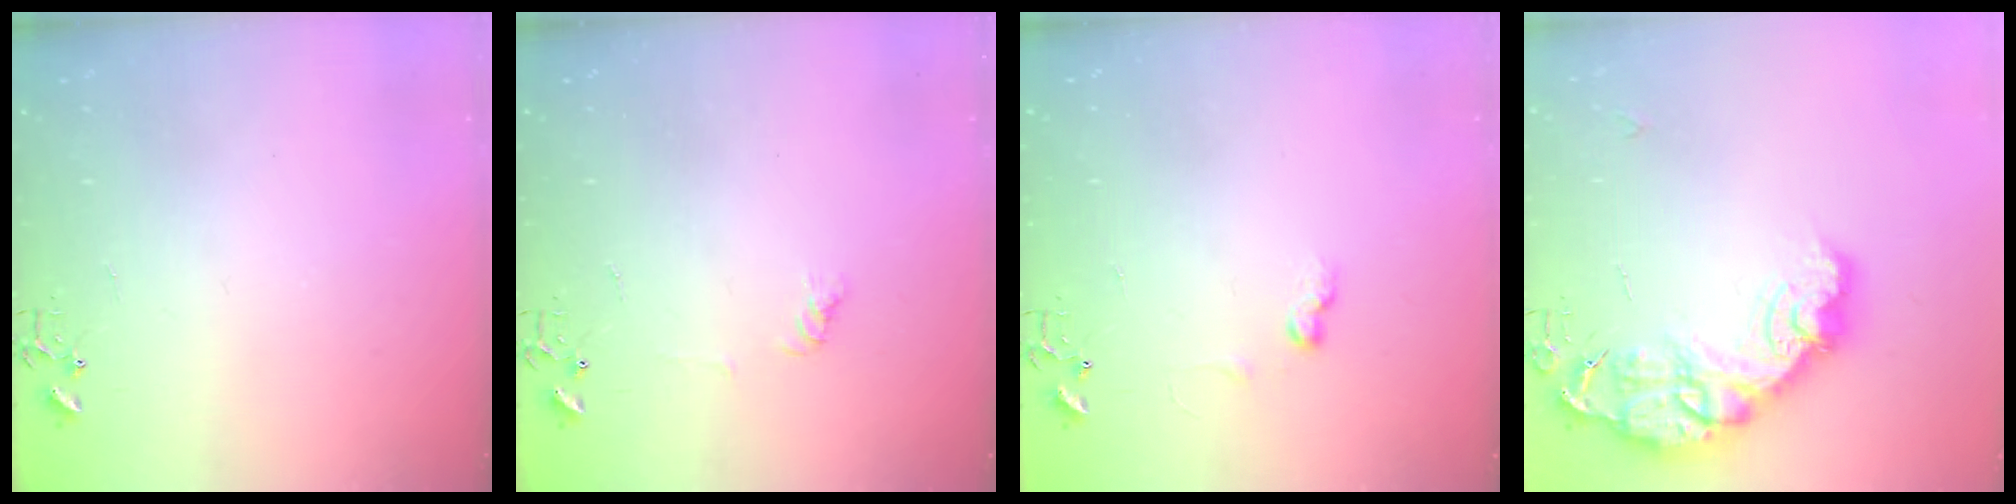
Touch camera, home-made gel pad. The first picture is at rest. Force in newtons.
{"total": 4.9, "press": 4.9, "slide": 0.7}
{"total": 6.7, "press": 6.6, "slide": 0.9}
{"total": 18.2, "press": 18.2, "slide": 1.3}